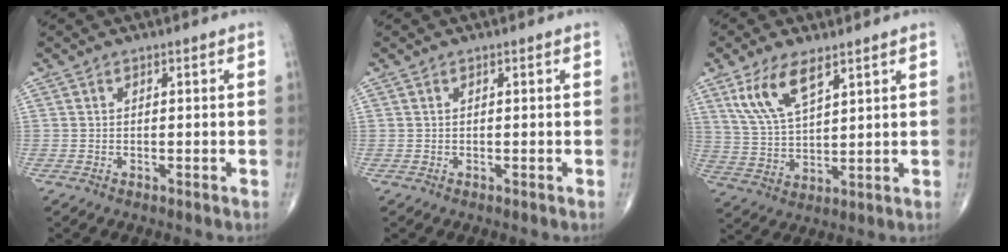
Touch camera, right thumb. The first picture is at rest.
{"total": 0.0}
{"total": 10.0, "force": [5.7, 4.0, 7.1], "torque": [-0.137, -0.020, 0.123]}